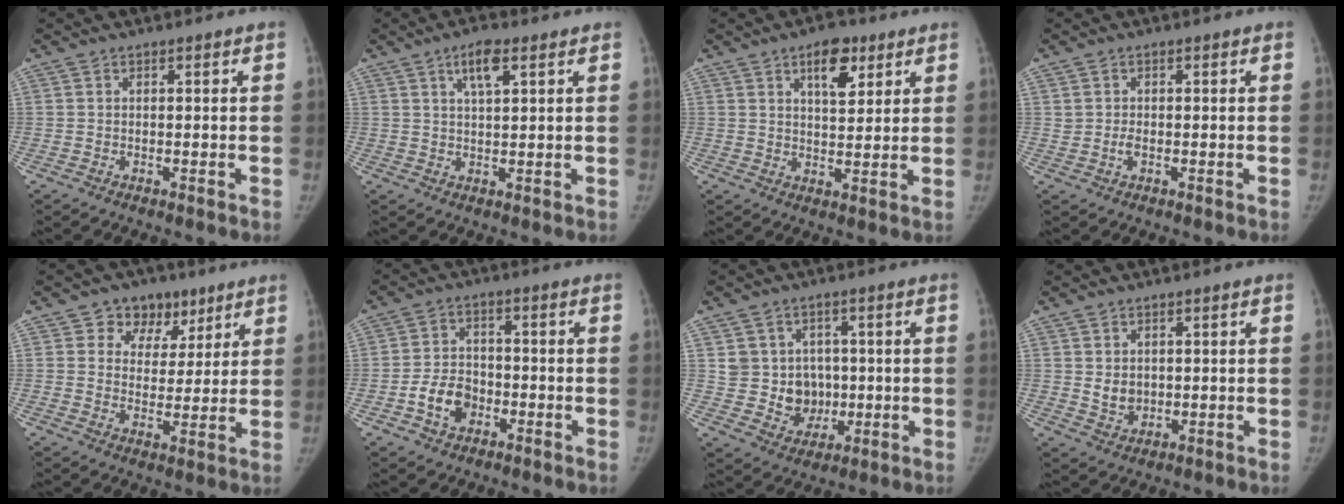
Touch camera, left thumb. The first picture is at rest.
{"total": 5.1, "force": [2.6, 1.3, 4.3], "torque": [-0.077, -0.005, 0.045]}
{"total": 7.5, "force": [4.0, 3.5, 5.2], "torque": [-0.057, -0.020, 0.059]}
{"total": 1.6, "force": [-0.2, 0.9, 1.2], "torque": [-0.020, 0.002, 0.000]}
{"total": 8.5, "force": [4.9, 6.5, 2.4], "torque": [0.005, -0.016, 0.075]}
{"total": 7.2, "force": [-2.8, 5.2, 4.1], "torque": [-0.057, 0.024, -0.050]}
{"total": 8.9, "force": [0.8, 8.5, 2.7], "torque": [0.006, 0.006, 0.026]}
{"total": 3.7, "force": [0.5, 2.9, 2.3], "torque": [-0.026, -0.009, 0.018]}